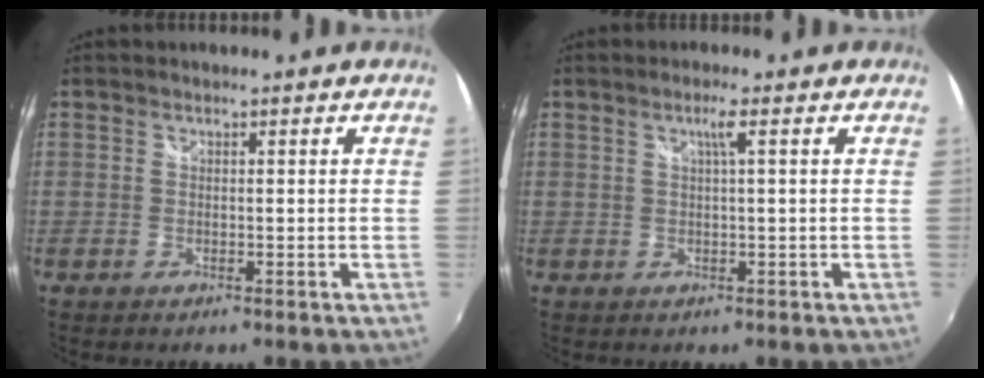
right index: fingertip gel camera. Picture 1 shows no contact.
{"total": 2.0, "force": [0.6, -0.4, 1.8], "torque": [-0.034, 0.001, 0.011]}